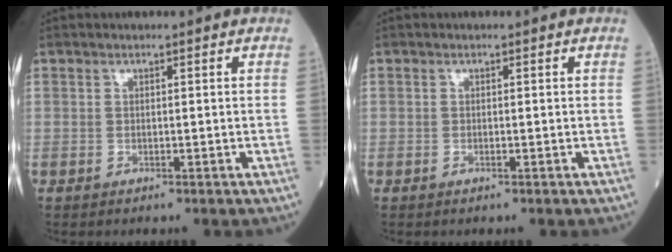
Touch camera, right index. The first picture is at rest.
{"total": 0.0}